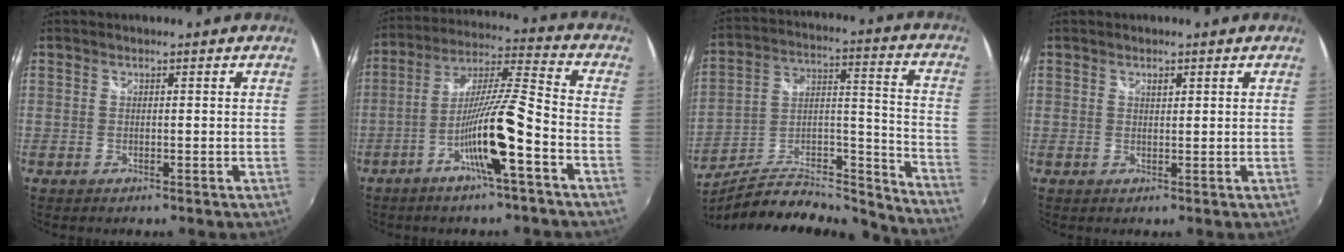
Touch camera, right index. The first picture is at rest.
{"total": 12.5, "force": [-5.8, -0.1, 11.1], "torque": [-0.213, 0.000, -0.110]}
{"total": 18.5, "force": [-16.4, 2.9, 8.1], "torque": [-0.114, 0.002, -0.270]}
{"total": 1.0, "force": [0.6, 0.5, 0.7], "torque": [-0.009, 0.003, 0.011]}